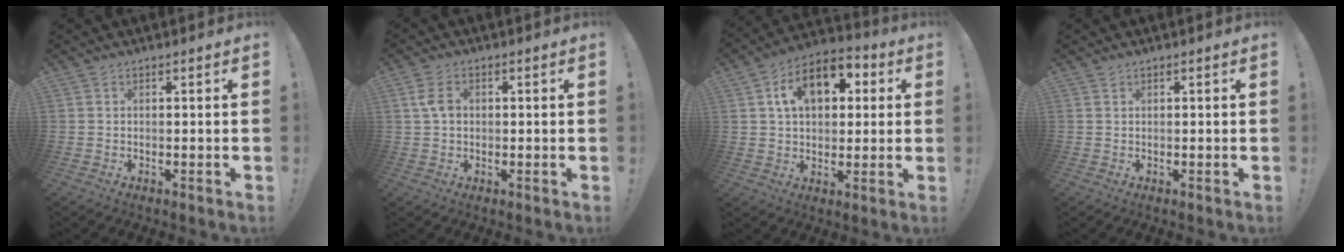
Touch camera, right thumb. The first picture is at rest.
{"total": 4.9, "force": [0.6, 3.4, 3.5], "torque": [-0.057, 0.004, 0.009]}
{"total": 14.1, "force": [4.9, 9.3, 9.4], "torque": [-0.144, -0.003, 0.089]}
{"total": 0.5, "force": [0.4, 0.3, 0.1], "torque": [0.004, -0.004, 0.007]}